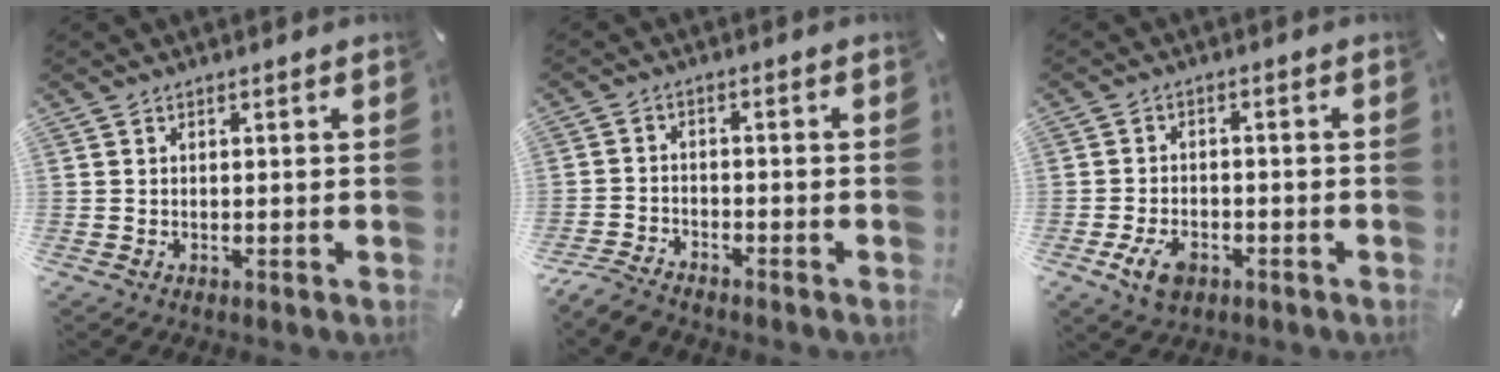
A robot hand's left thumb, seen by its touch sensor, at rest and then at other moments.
{"total": 4.7, "force": [-4.3, 1.3, 1.2], "torque": [-0.038, 0.015, -0.088]}
{"total": 6.2, "force": [-3.1, 3.9, 3.7], "torque": [-0.083, 0.013, -0.058]}